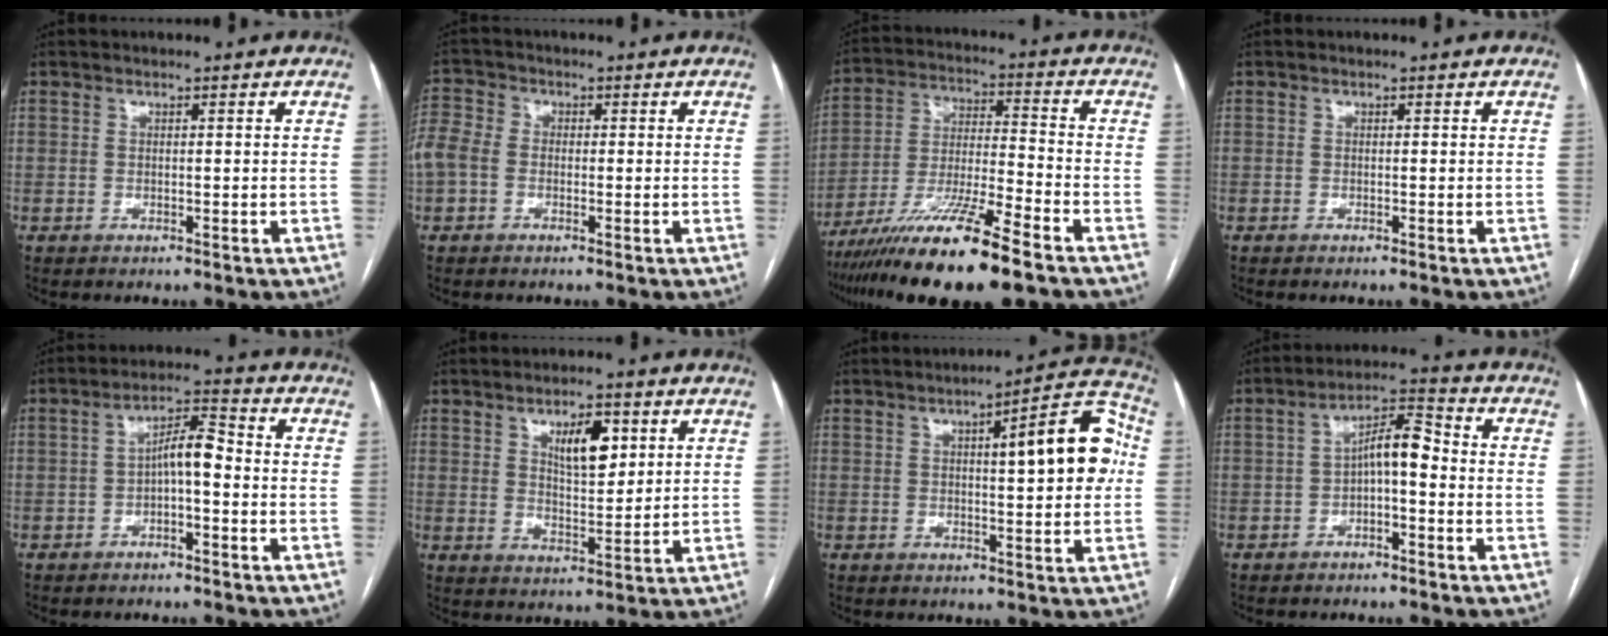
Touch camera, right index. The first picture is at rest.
{"total": 12.4, "force": [-0.5, 10.7, 6.1], "torque": [-0.203, 0.041, -0.010]}
{"total": 15.8, "force": [-11.0, 0.2, 11.3], "torque": [-0.223, -0.037, -0.199]}
{"total": 0.0}
{"total": 5.6, "force": [-0.8, 1.6, 5.3], "torque": [-0.092, 0.024, -0.016]}
{"total": 7.0, "force": [3.1, 2.5, 5.8], "torque": [-0.097, 0.002, 0.055]}
{"total": 12.2, "force": [1.8, 2.6, 11.8], "torque": [-0.149, 0.033, 0.020]}
{"total": 6.5, "force": [-0.8, 2.1, 6.1], "torque": [-0.105, 0.031, -0.016]}